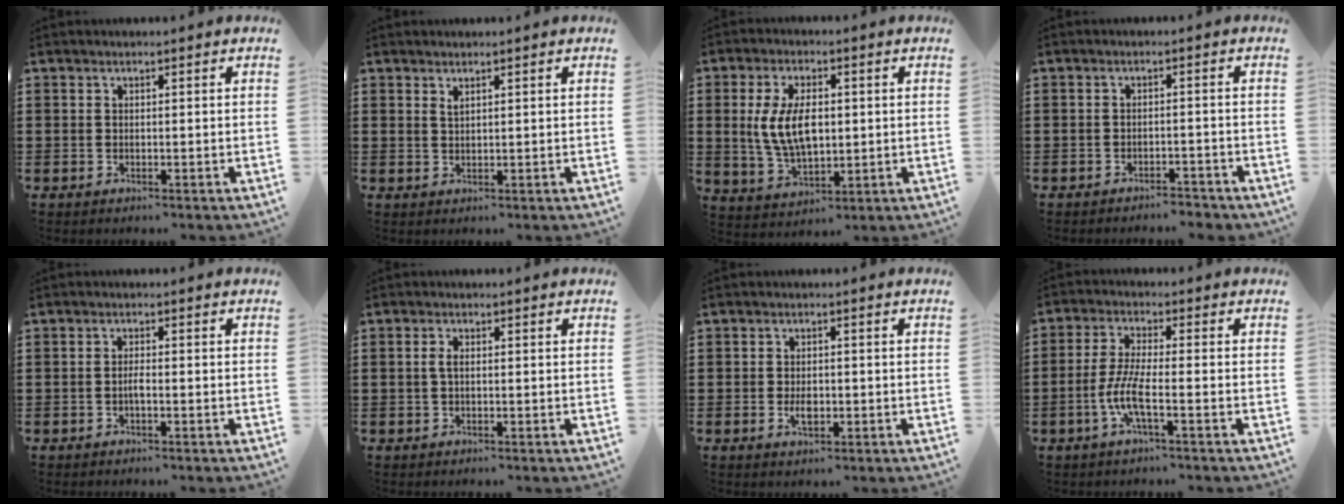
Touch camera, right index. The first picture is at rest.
{"total": 1.1, "force": [0.8, 0.3, 0.6], "torque": [-0.013, 0.002, 0.014]}
{"total": 8.6, "force": [0.8, 4.5, 7.3], "torque": [-0.153, 0.003, 0.008]}
{"total": 2.4, "force": [-2.3, 0.3, 0.3], "torque": [-0.011, 0.001, -0.049]}
{"total": 1.5, "force": [-0.5, 0.2, 1.4], "torque": [-0.029, 0.000, -0.010]}
{"total": 1.7, "force": [0.0, 0.7, 1.6], "torque": [-0.039, 0.000, -0.004]}
{"total": 2.6, "force": [-0.6, 1.3, 2.2], "torque": [-0.042, 0.001, -0.010]}
{"total": 6.2, "force": [-2.4, 1.0, 5.6], "torque": [-0.132, -0.014, -0.053]}